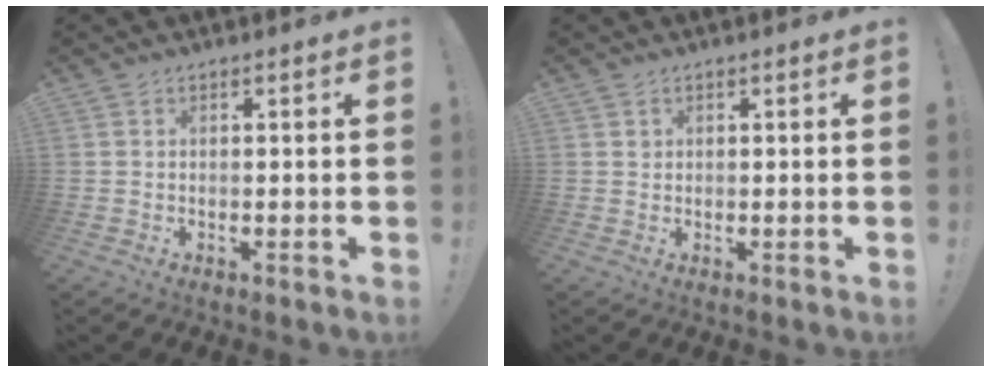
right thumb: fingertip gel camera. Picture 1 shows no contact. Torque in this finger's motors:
{"motor_torque": [-0.22, -0.02, -0.17, 0.10, 0.08]}